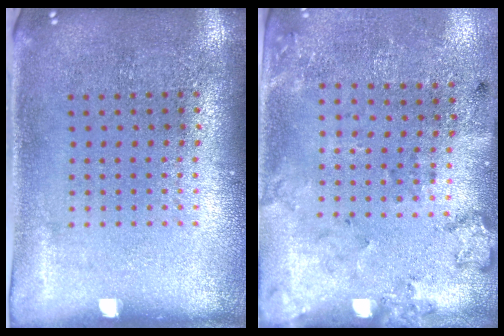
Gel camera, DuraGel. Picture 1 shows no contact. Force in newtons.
{"total": 2.0, "press": 1.3, "slide": 1.5}